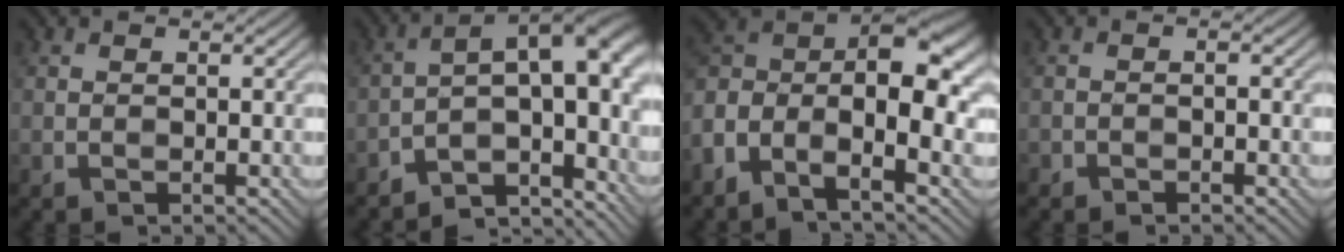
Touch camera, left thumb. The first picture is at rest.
{"total": 11.2, "force": [-6.1, 4.2, 8.4], "torque": [-0.109, 0.007, -0.104]}
{"total": 13.3, "force": [-4.2, 6.5, 10.8], "torque": [-0.218, 0.000, -0.086]}
{"total": 1.0, "force": [-0.9, 0.4, 0.3], "torque": [-0.005, 0.001, -0.019]}